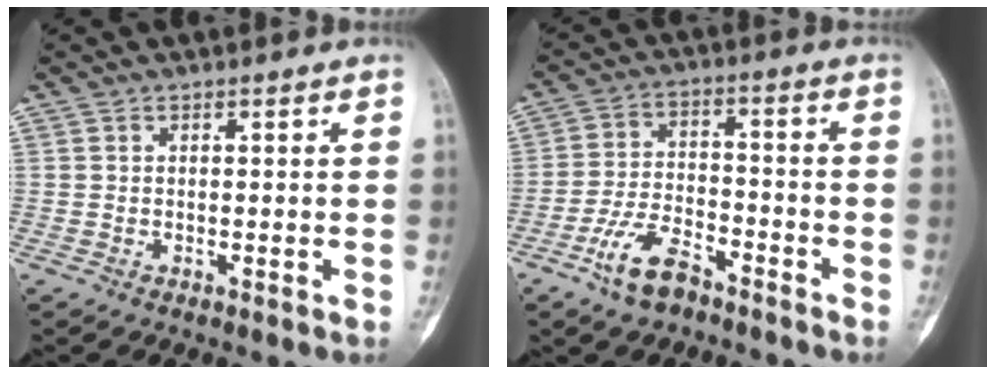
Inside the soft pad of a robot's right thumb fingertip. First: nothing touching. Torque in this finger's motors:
{"motor_torque": [1.44, 0.66, 0.90, -0.78, 0.30]}